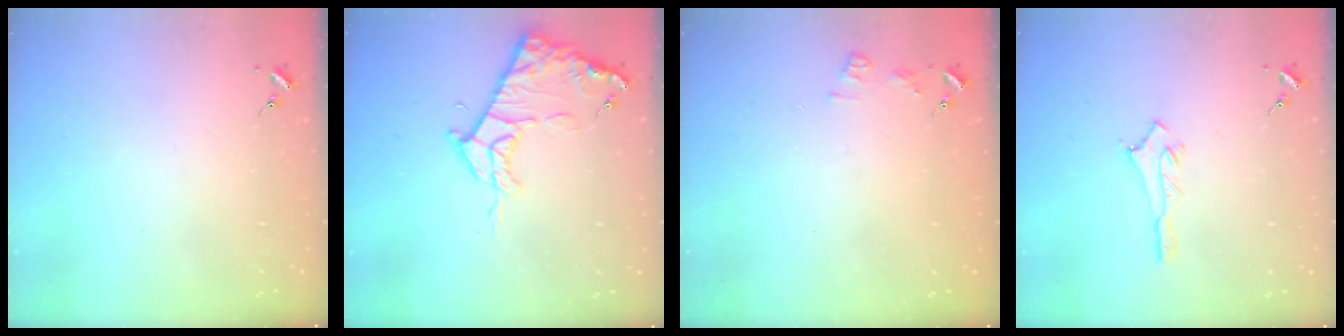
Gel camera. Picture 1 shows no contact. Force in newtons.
{"total": 12.0, "press": 12.0, "slide": 1.2}
{"total": 5.2, "press": 5.2, "slide": 0.7}
{"total": 2.9, "press": 2.9, "slide": 0.3}